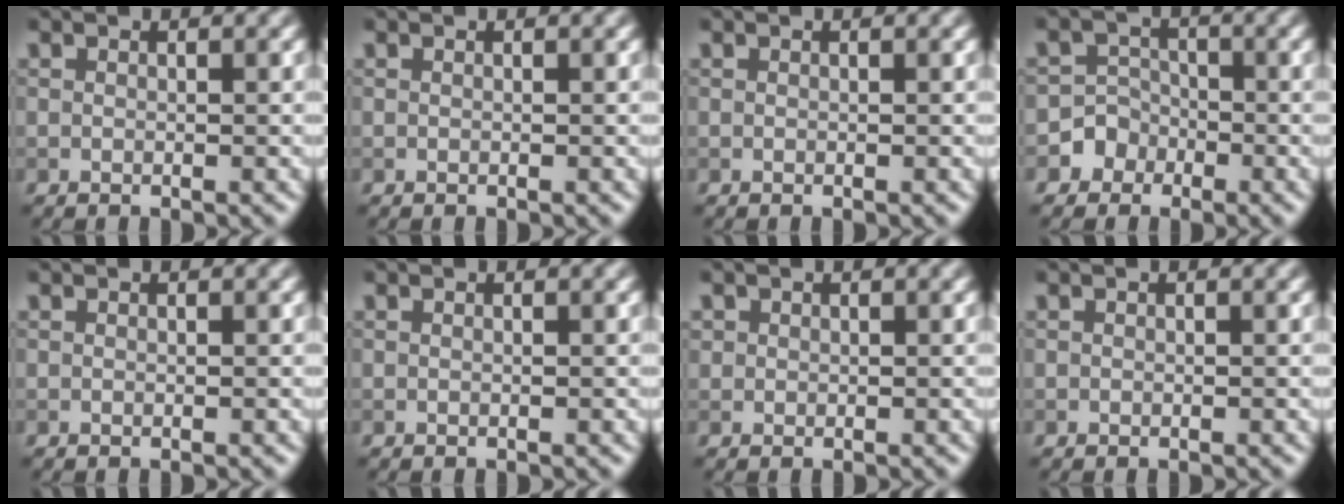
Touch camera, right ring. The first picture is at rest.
{"total": 0.0}
{"total": 0.0}
{"total": 3.0, "force": [-1.6, 2.6, 0.0], "torque": [0.038, 0.009, -0.039]}
{"total": 0.0}
{"total": 0.0}
{"total": 0.6, "force": [0.2, 0.6, 0.0], "torque": [0.006, -0.001, 0.004]}
{"total": 0.0}